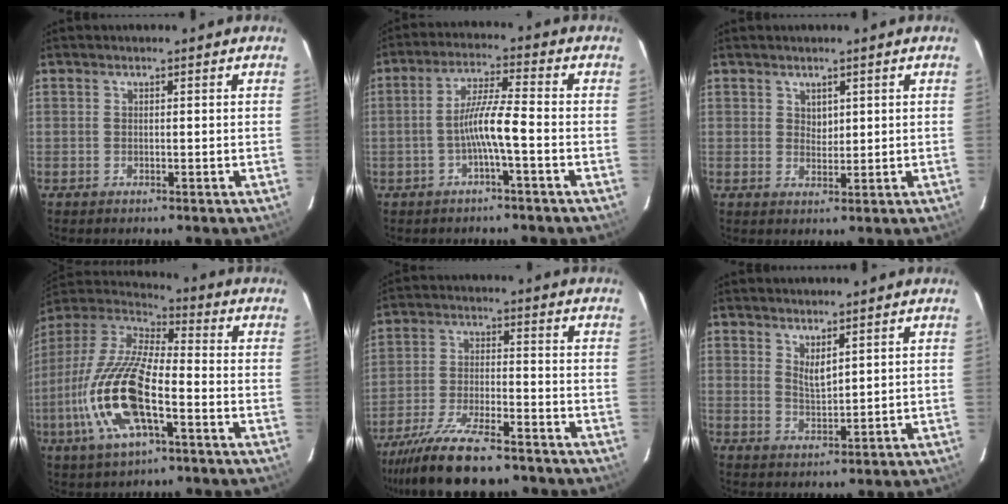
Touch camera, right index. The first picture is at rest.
{"total": 6.4, "force": [-2.3, -0.2, 6.0], "torque": [-0.122, 0.009, -0.040]}
{"total": 2.1, "force": [1.2, 1.5, 0.8], "torque": [-0.008, 0.002, 0.023]}
{"total": 19.2, "force": [-6.1, 6.4, 17.0], "torque": [-0.359, -0.017, -0.123]}
{"total": 17.1, "force": [-14.0, 4.1, 9.0], "torque": [-0.192, -0.036, -0.236]}
{"total": 3.6, "force": [2.6, 1.0, 2.2], "torque": [-0.039, -0.007, 0.046]}